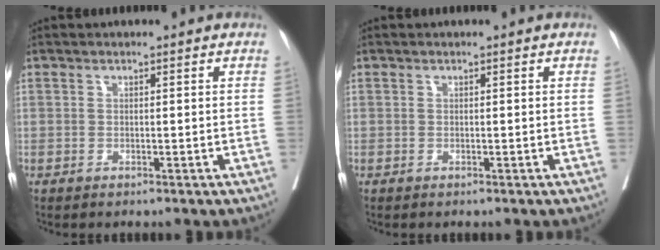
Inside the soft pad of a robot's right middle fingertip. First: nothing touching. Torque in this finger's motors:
{"motor_torque": [0.00, 0.00, 0.00, 0.00]}